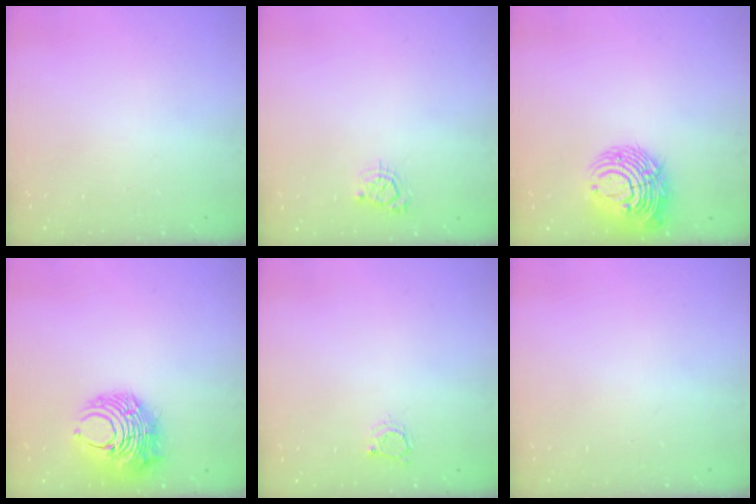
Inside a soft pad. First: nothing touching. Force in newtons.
{"total": 2.5, "press": 2.5, "slide": 0.4}
{"total": 13.0, "press": 12.9, "slide": 1.3}
{"total": 10.9, "press": 10.9, "slide": 1.2}
{"total": 2.9, "press": 2.9, "slide": 0.4}
{"total": 0.0}